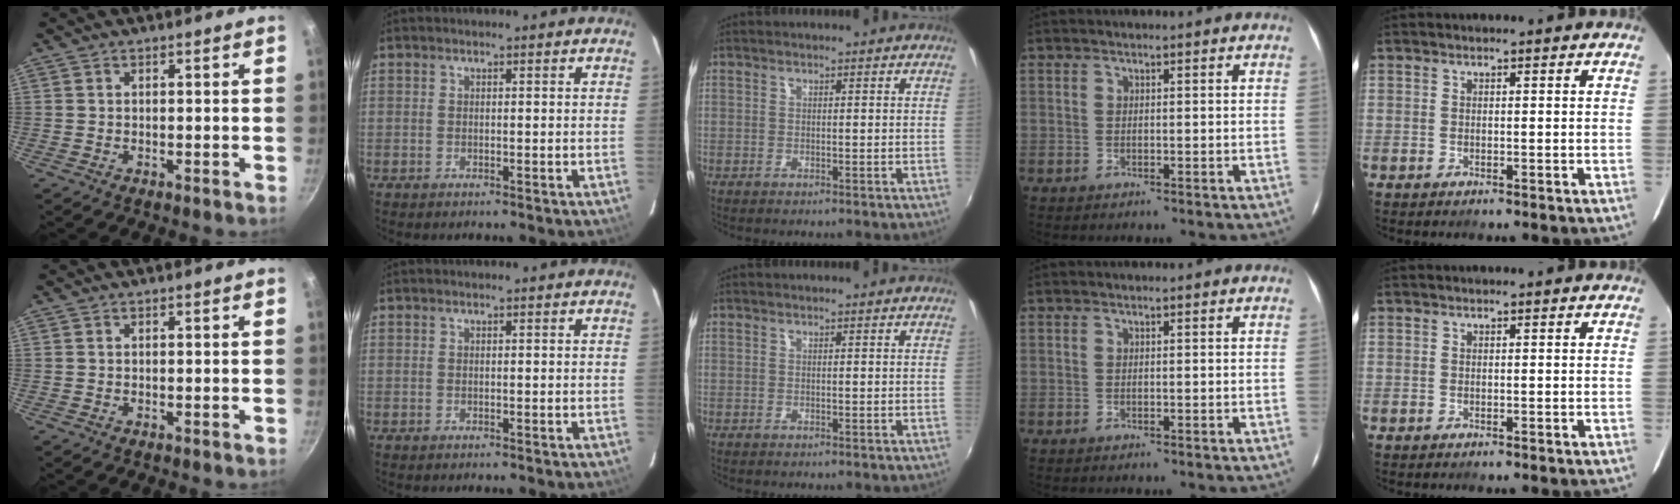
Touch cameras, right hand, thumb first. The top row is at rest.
{}